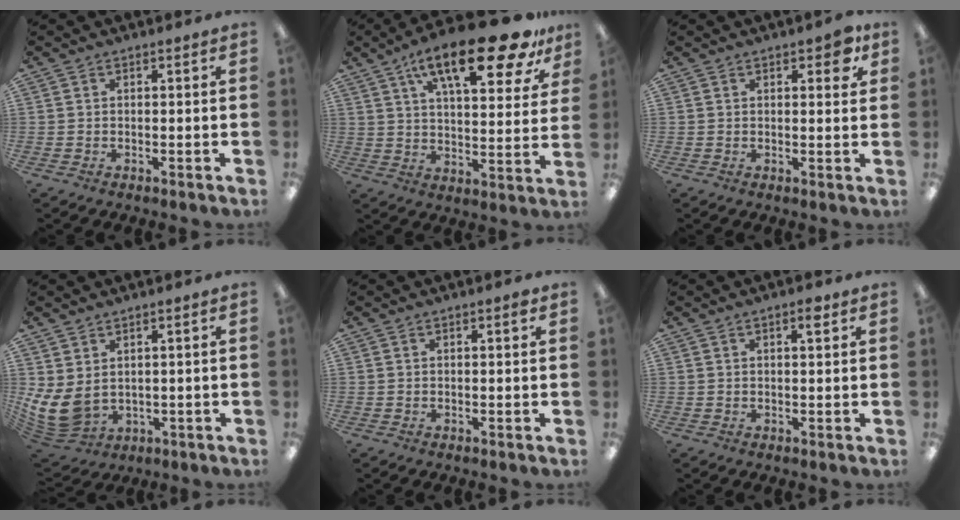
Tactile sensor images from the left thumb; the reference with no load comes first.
{"total": 22.0, "force": [13.2, 7.3, 16.0], "torque": [-0.239, -0.066, 0.206]}
{"total": 4.3, "force": [2.3, 1.9, 3.2], "torque": [-0.043, -0.003, 0.035]}
{"total": 7.8, "force": [1.6, 5.0, 5.8], "torque": [-0.148, -0.023, 0.032]}
{"total": 1.2, "force": [0.7, 0.2, 1.0], "torque": [-0.012, -0.002, 0.009]}
{"total": 2.6, "force": [1.5, 0.8, 2.0], "torque": [-0.027, -0.003, 0.021]}